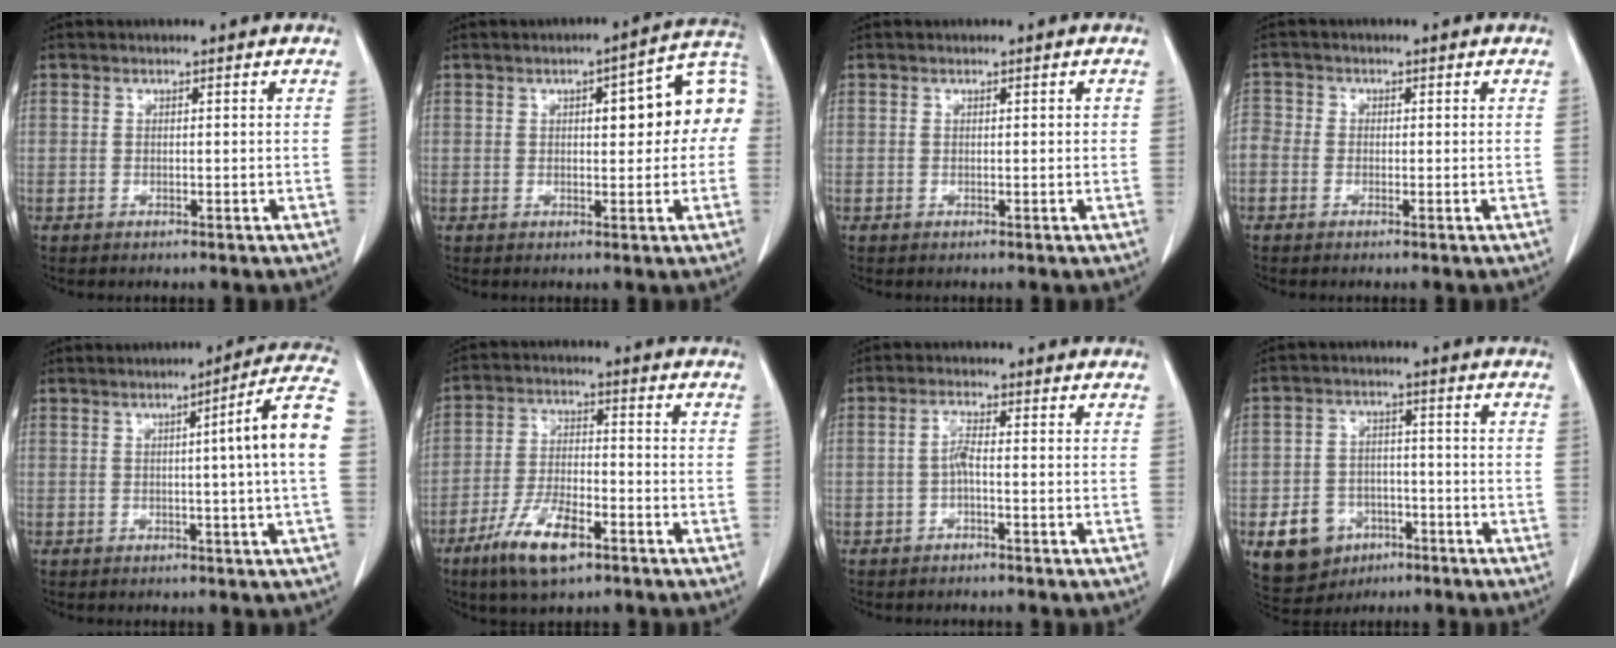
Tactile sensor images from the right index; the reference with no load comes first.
{"total": 10.5, "force": [1.6, 2.9, 9.9], "torque": [-0.126, 0.038, 0.019]}
{"total": 0.5, "force": [0.1, 0.0, 0.5], "torque": [-0.010, 0.000, 0.003]}
{"total": 4.2, "force": [-0.6, 3.8, 1.7], "torque": [-0.054, 0.016, -0.015]}
{"total": 9.7, "force": [0.6, -1.7, 9.5], "torque": [-0.122, 0.005, 0.004]}
{"total": 9.6, "force": [-5.7, 2.9, 7.1], "torque": [-0.143, -0.010, -0.103]}
{"total": 2.3, "force": [-0.5, 0.3, 2.2], "torque": [-0.042, 0.004, -0.009]}
{"total": 8.8, "force": [-3.9, 7.1, 3.4], "torque": [-0.067, 0.011, -0.051]}